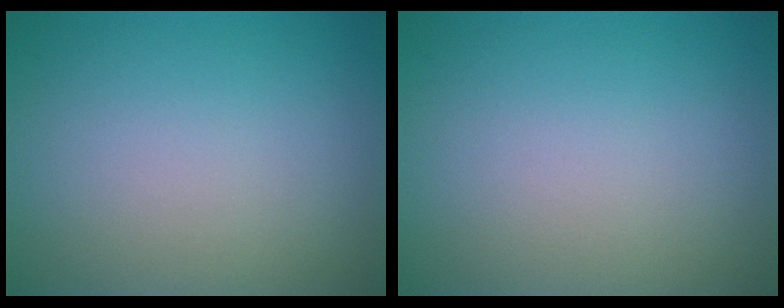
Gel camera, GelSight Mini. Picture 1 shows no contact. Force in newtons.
{"total": 0.0}